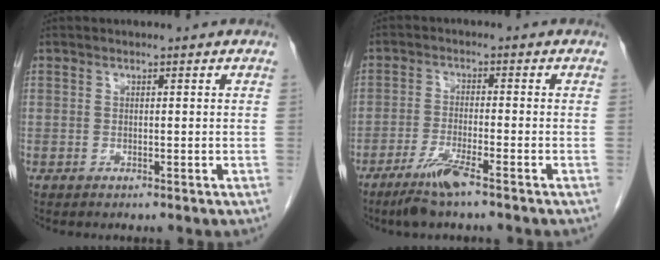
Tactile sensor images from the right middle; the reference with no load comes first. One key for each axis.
{"total": 5.5, "fx": -3.9, "fy": 0.0, "fz": 3.9, "tx": -0.081, "ty": -0.013, "tz": -0.077}